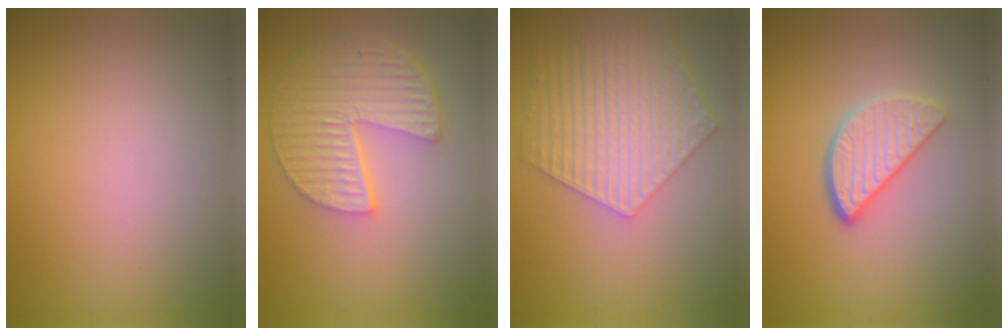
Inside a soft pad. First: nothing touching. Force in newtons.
{"total": 5.6, "press": 4.2, "slide": 3.7}
{"total": 6.4, "press": 4.9, "slide": 4.1}
{"total": 3.5, "press": 2.9, "slide": 2.0}